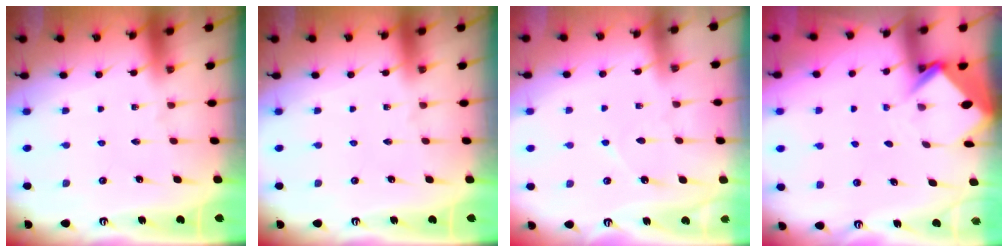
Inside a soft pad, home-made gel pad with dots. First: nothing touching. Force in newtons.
{"total": 0.0}
{"total": 3.4, "press": 3.4, "slide": 0.3}
{"total": 4.0, "press": 4.0, "slide": 0.2}